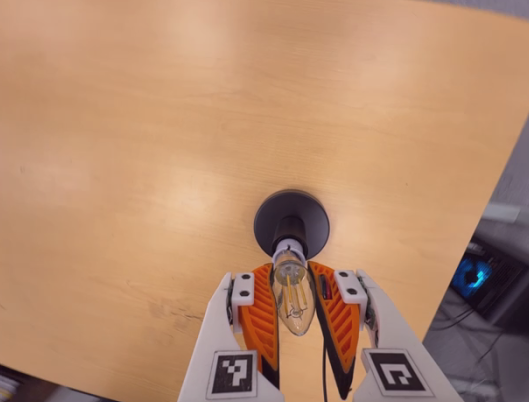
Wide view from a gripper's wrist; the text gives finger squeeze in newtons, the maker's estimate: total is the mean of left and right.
{"total": 20.5, "left": 19.4, "right": 21.6}